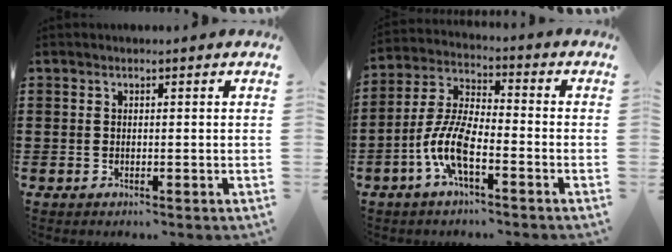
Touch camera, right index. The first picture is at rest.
{"total": 8.3, "force": [-3.8, 2.3, 7.0], "torque": [-0.173, -0.014, -0.076]}